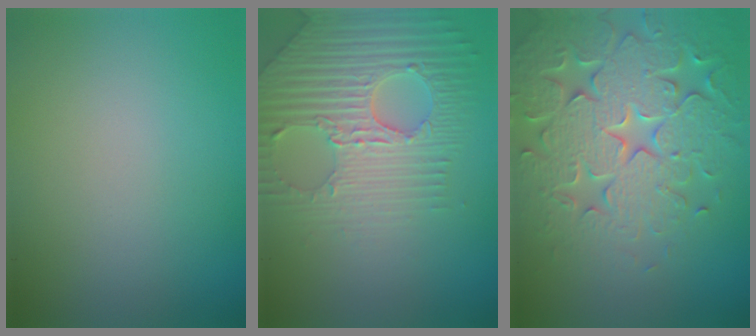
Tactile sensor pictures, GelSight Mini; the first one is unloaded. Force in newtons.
{"total": 7.0, "press": 5.2, "slide": 4.6}
{"total": 7.8, "press": 7.6, "slide": 1.6}